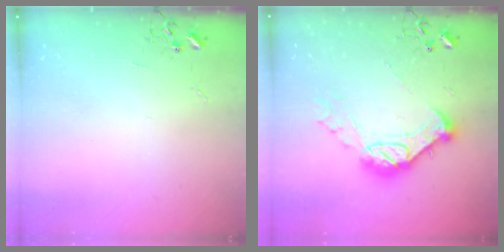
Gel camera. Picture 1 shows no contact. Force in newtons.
{"total": 15.4, "press": 15.4, "slide": 0.9}